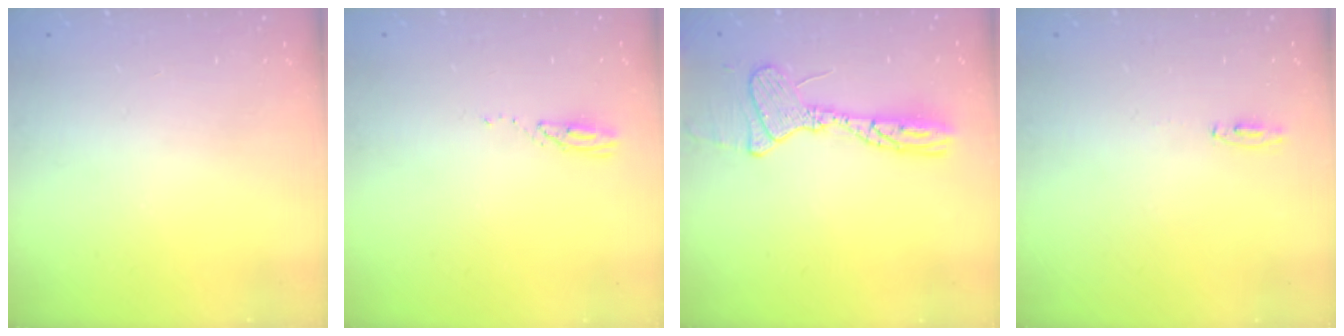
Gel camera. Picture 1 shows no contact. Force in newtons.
{"total": 3.0, "press": 2.9, "slide": 0.3}
{"total": 13.1, "press": 13.1, "slide": 0.3}
{"total": 15.9, "press": 4.3, "slide": 15.3}